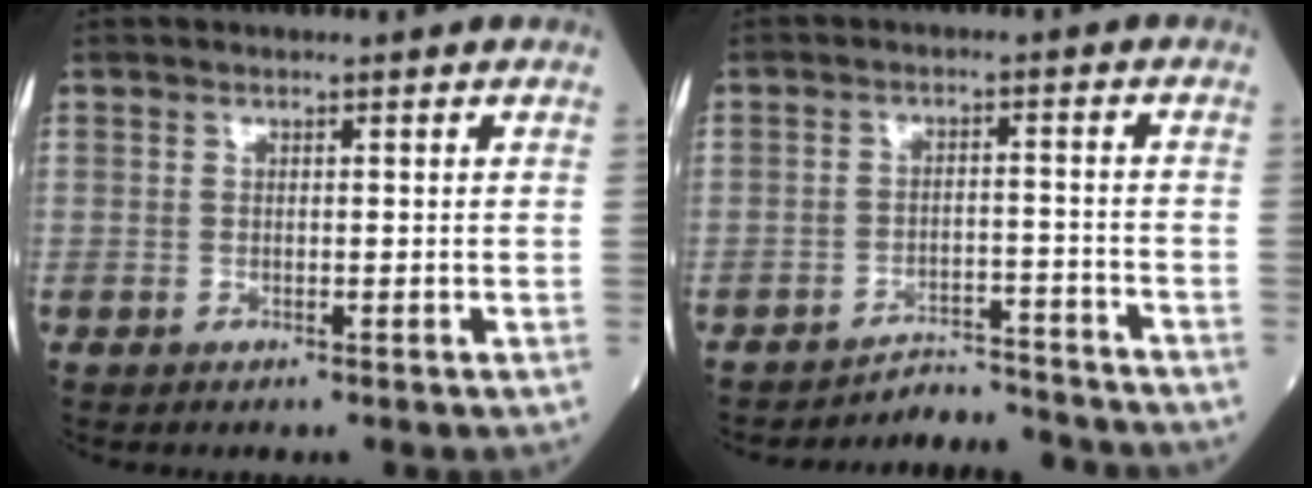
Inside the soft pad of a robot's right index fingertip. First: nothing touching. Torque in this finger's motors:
{"motor_torque": [0.09, -0.50, -0.03, -0.01]}